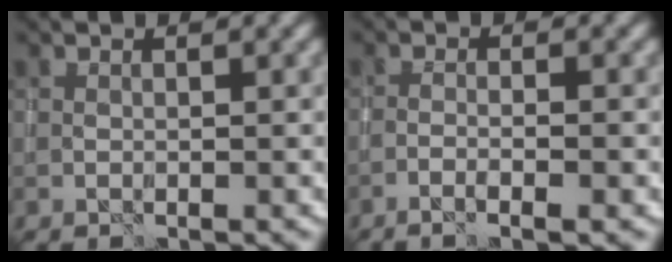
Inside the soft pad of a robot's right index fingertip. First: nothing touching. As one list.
[{"total": 2.2, "force": [-1.3, 0.0, 1.8], "torque": [-0.039, 0.009, -0.028]}]